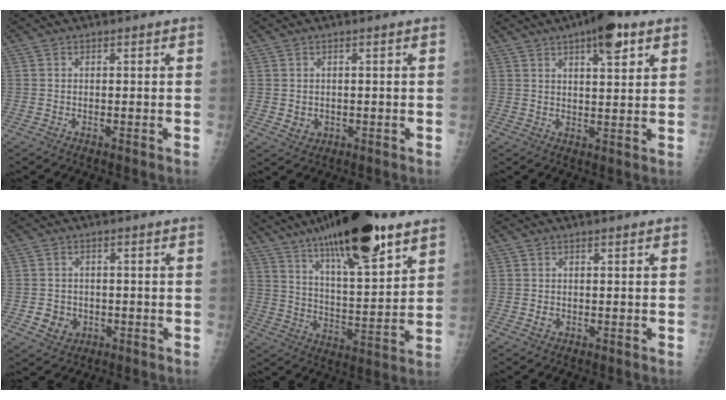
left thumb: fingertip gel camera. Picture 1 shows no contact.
{"total": 2.2, "force": [0.0, 2.0, 1.1], "torque": [-0.012, -0.002, 0.008]}
{"total": 9.2, "force": [5.2, 2.9, 7.0], "torque": [-0.090, -0.017, 0.073]}
{"total": 4.2, "force": [-0.9, 3.8, 1.7], "torque": [-0.014, 0.004, -0.006]}
{"total": 23.8, "force": [15.2, 5.9, 17.3], "torque": [-0.275, -0.050, 0.248]}
{"total": 1.1, "force": [0.2, 0.9, 0.6], "torque": [-0.007, 0.000, 0.006]}